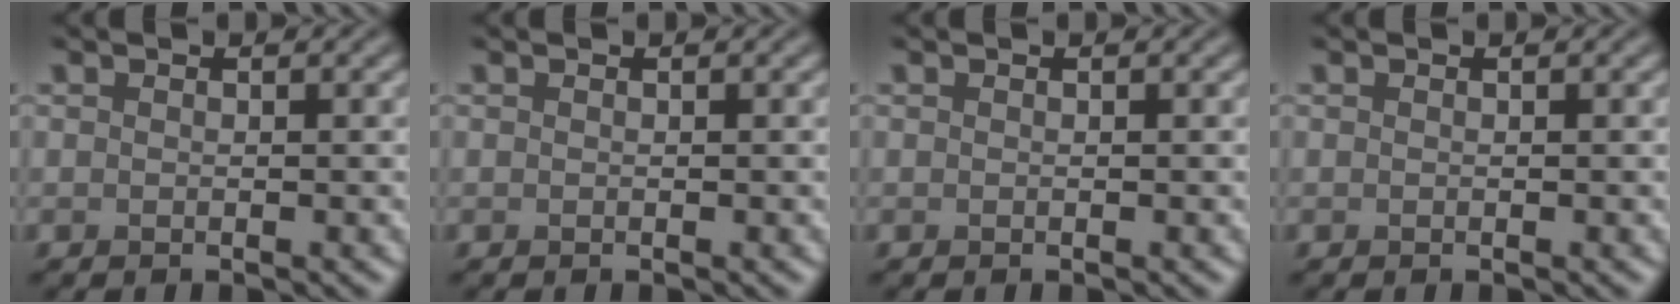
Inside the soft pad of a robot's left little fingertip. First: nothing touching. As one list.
[{"total": 0.0}, {"total": 0.0}, {"total": 0.0}]